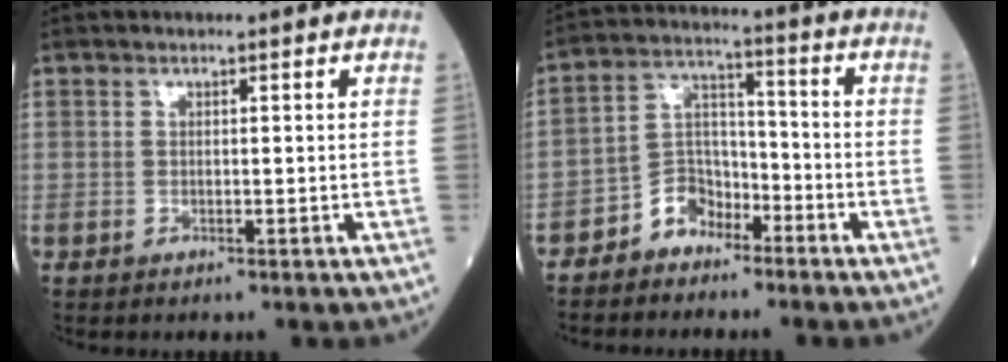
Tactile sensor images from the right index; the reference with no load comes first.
{"total": 6.4, "force": [-4.4, 4.2, 1.9], "torque": [-0.030, 0.017, -0.082]}